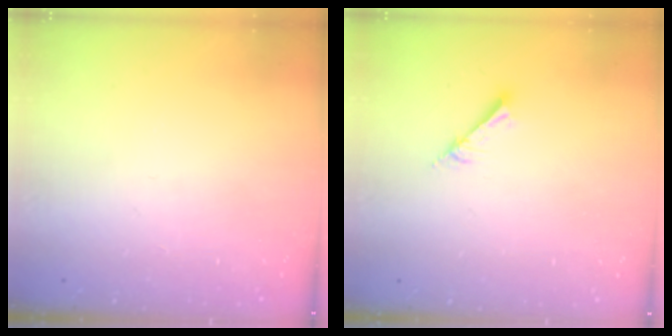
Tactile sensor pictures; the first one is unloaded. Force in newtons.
{"total": 2.6, "press": 2.6, "slide": 0.1}